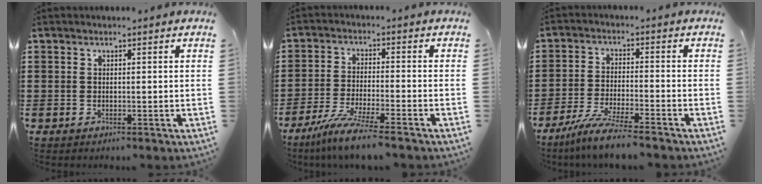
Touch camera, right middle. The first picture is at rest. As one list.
[{"total": 7.0, "force": [-5.8, -0.2, 3.9], "torque": [-0.085, -0.020, -0.111]}, {"total": 6.5, "force": [-5.6, -0.3, 3.3], "torque": [-0.078, -0.019, -0.109]}]